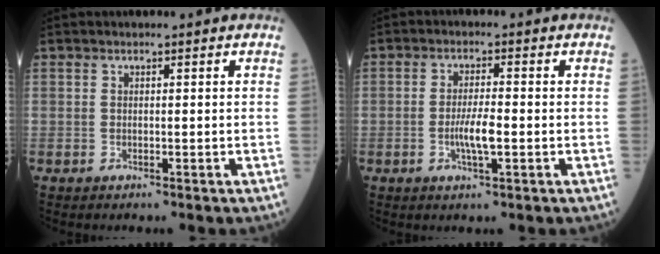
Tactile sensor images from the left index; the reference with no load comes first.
{"total": 3.9, "force": [-1.4, 0.6, 3.6], "torque": [-0.073, -0.007, -0.027]}